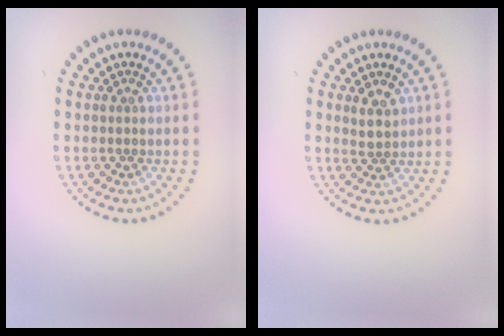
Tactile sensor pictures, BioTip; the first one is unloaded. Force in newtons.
{"total": 1.6, "press": 1.3, "slide": 1.0}